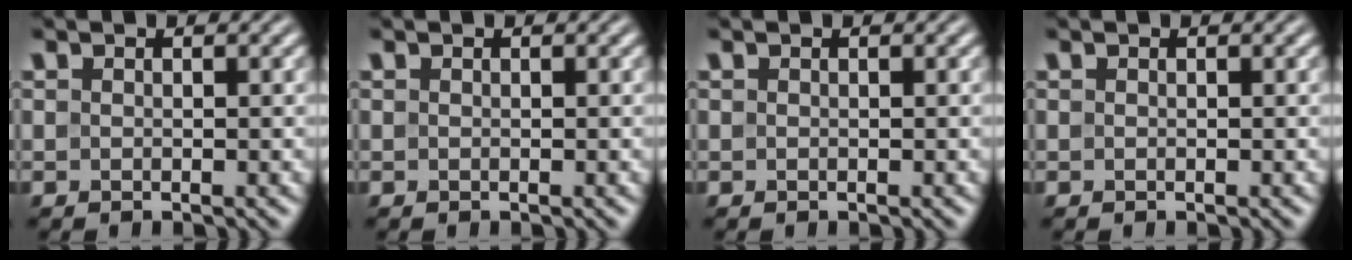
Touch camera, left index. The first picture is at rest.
{"total": 0.0}
{"total": 0.0}
{"total": 0.0}